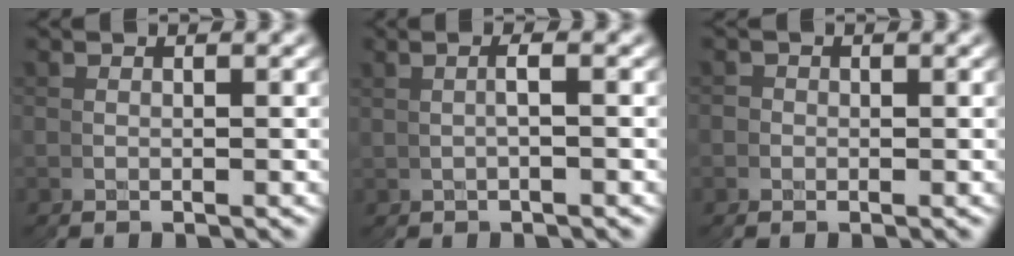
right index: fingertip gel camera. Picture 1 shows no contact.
{"total": 1.0, "force": [0.6, -0.6, 0.5], "torque": [-0.009, 0.012, 0.010]}
{"total": 2.0, "force": [-0.5, 0.8, -1.8], "torque": [0.032, -0.003, -0.008]}